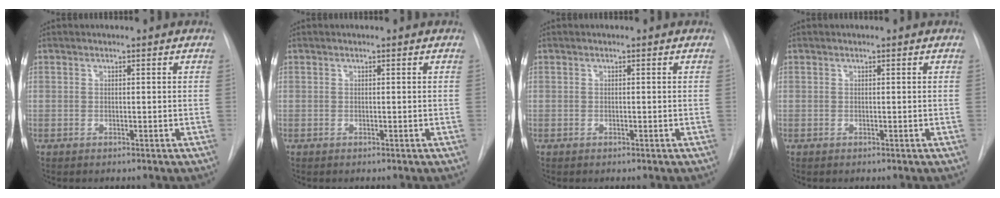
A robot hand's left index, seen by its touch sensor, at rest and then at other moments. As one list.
[{"total": 0.0}, {"total": 0.9, "force": [-0.9, 0.0, -0.1], "torque": [0.002, -0.007, -0.014]}, {"total": 0.0}]